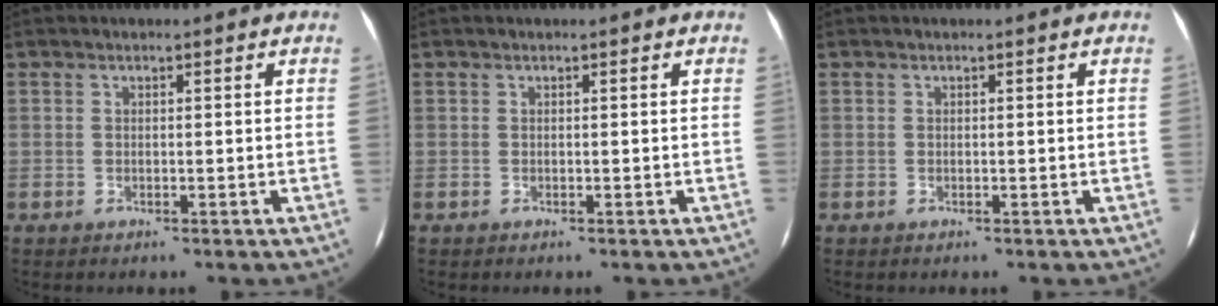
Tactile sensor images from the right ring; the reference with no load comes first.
{"total": 0.0}
{"total": 0.0}